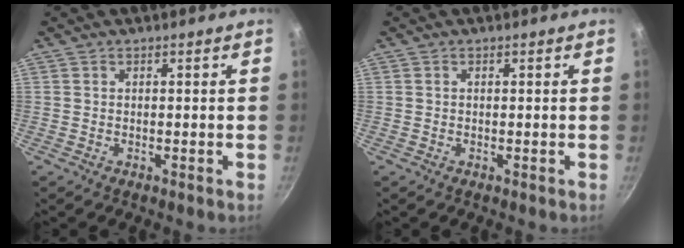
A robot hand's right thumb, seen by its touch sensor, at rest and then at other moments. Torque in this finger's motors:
{"motor_torque": [-0.23, -0.03, -0.49, 0.21, -0.06]}